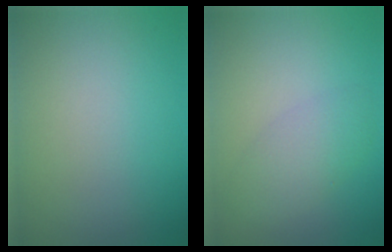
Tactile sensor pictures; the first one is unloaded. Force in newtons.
{"total": 3.2, "press": 3.2, "slide": 0.1}